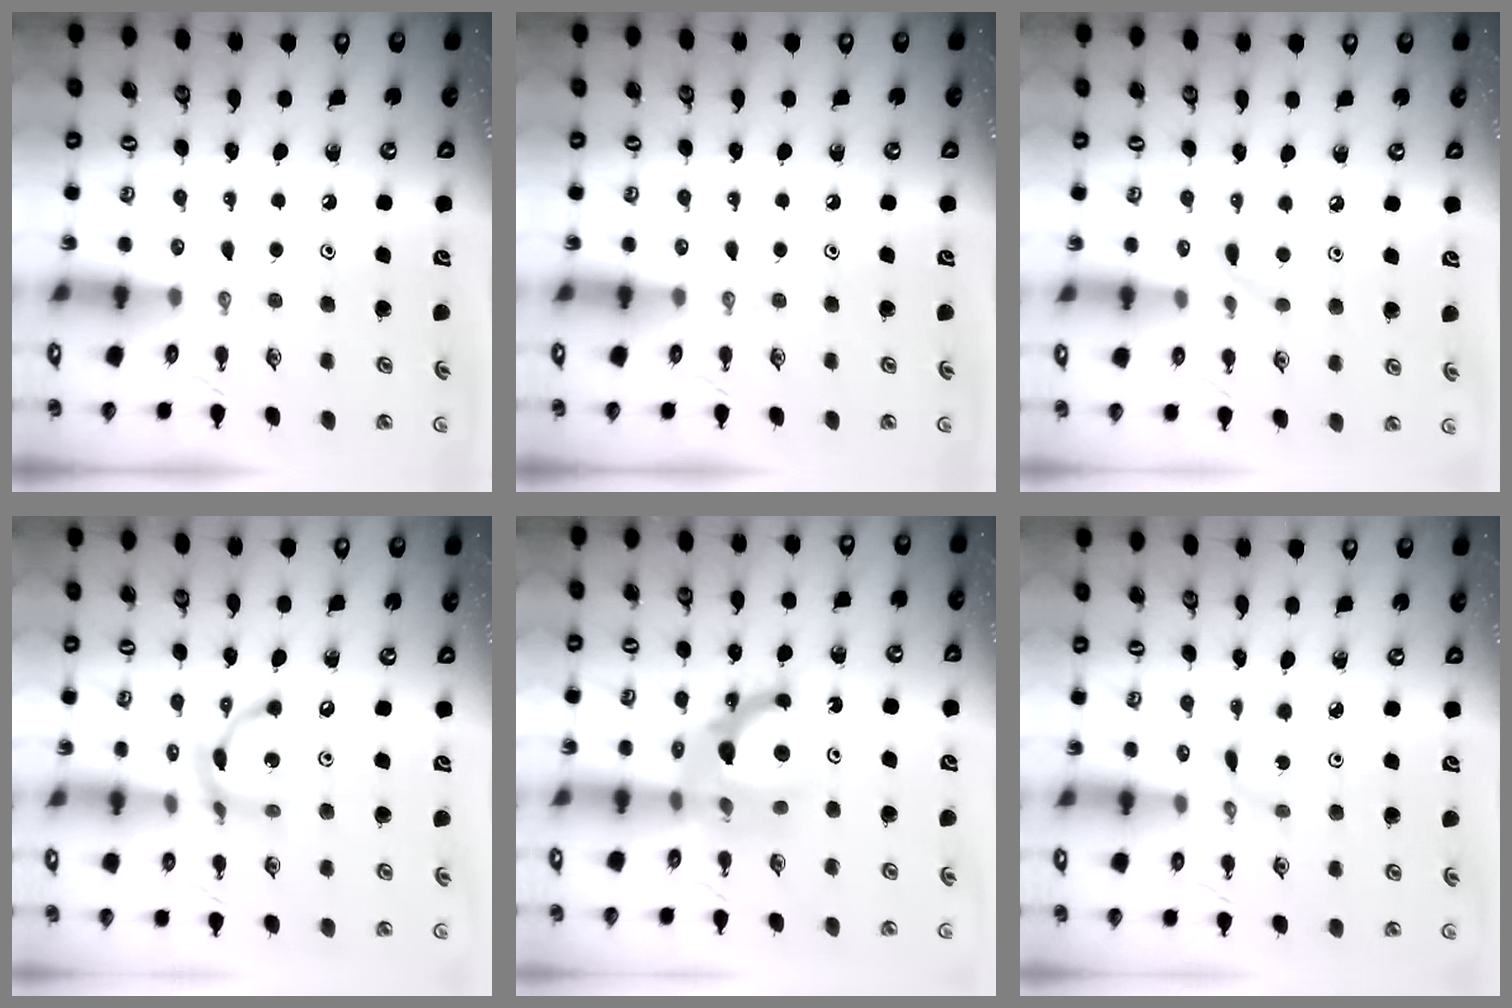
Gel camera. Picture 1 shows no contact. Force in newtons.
{"total": 0.0}
{"total": 5.7, "press": 5.7, "slide": 0.7}
{"total": 10.7, "press": 10.6, "slide": 0.8}
{"total": 11.8, "press": 11.7, "slide": 2.0}
{"total": 1.8, "press": 1.7, "slide": 0.3}